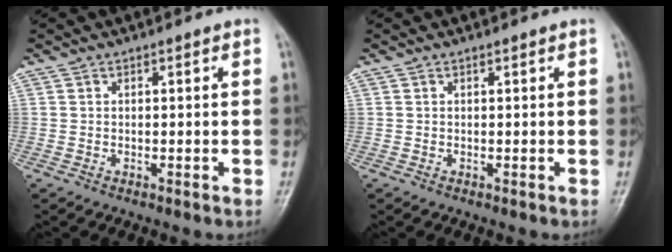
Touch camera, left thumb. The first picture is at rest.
{"total": 0.0}